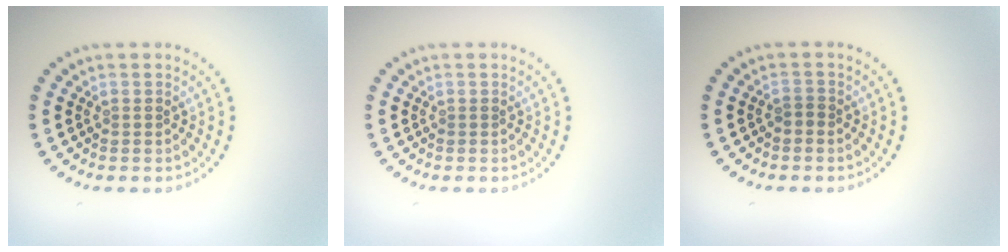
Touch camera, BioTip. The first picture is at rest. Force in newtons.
{"total": 0.0}
{"total": 0.8, "press": 0.7, "slide": 0.4}